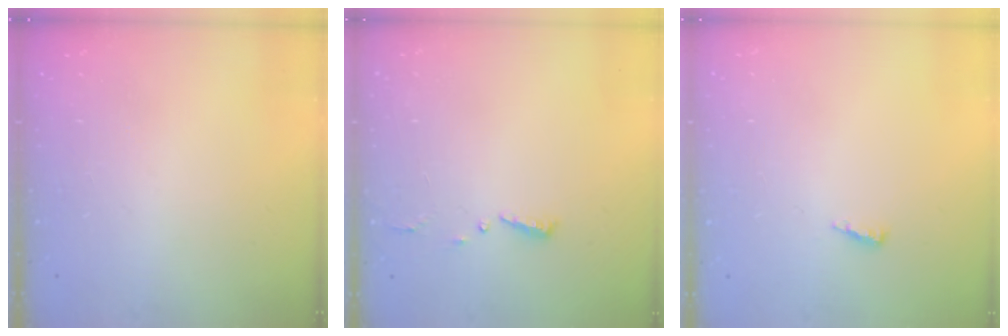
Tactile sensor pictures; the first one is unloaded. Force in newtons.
{"total": 4.4, "press": 4.4, "slide": 0.4}
{"total": 2.5, "press": 2.5, "slide": 0.2}